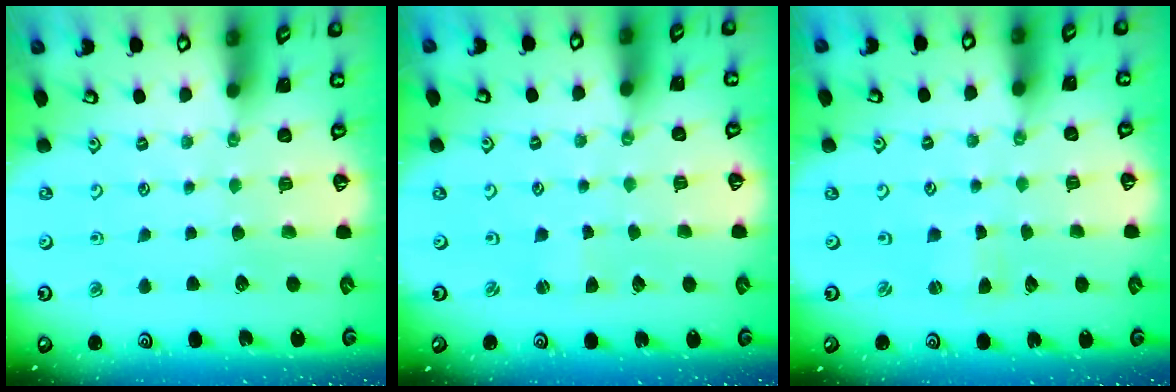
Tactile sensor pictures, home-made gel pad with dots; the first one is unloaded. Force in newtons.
{"total": 0.9, "press": 0.8, "slide": 0.2}
{"total": 1.3, "press": 1.2, "slide": 0.3}